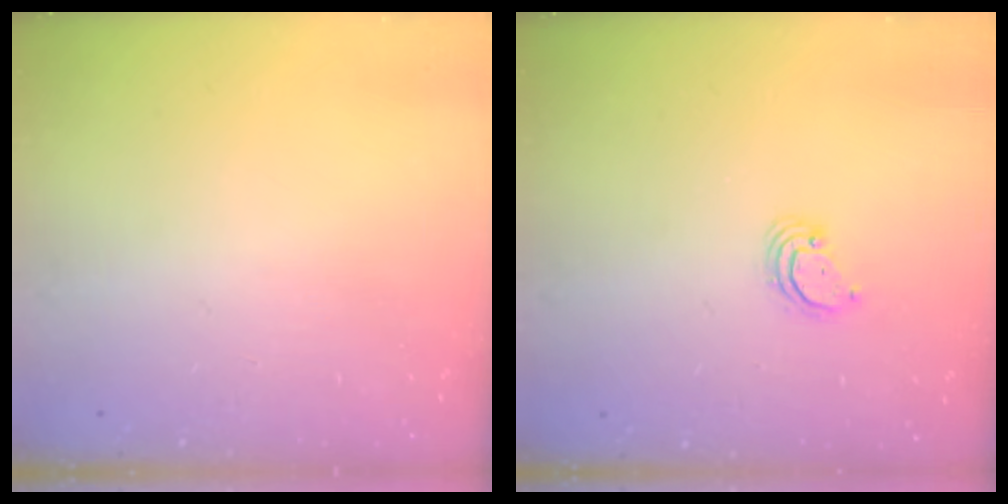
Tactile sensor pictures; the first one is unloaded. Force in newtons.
{"total": 2.9, "press": 2.9, "slide": 0.3}